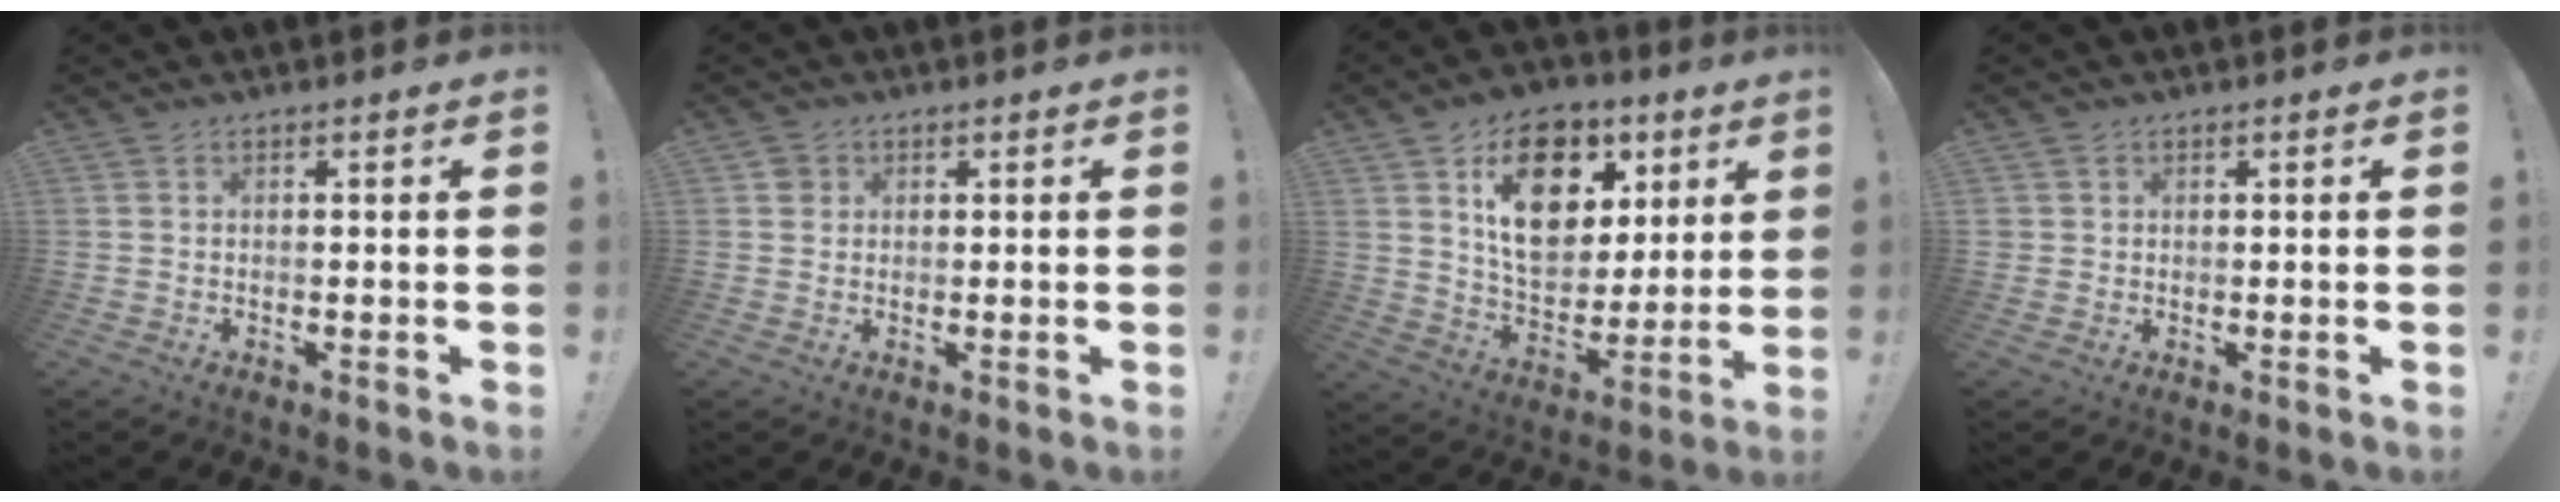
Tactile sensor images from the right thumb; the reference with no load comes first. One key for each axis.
{"total": 2.1, "fx": 0.9, "fy": 2.0, "fz": 0.2, "tx": -0.002, "ty": 0.001, "tz": 0.015}
{"total": 17.5, "fx": 7.9, "fy": 12.3, "fz": 9.7, "tx": -0.126, "ty": -0.029, "tz": 0.146}
{"total": 1.6, "fx": 0.8, "fy": 1.2, "fz": -0.5, "tx": 0.014, "ty": -0.003, "tz": 0.015}